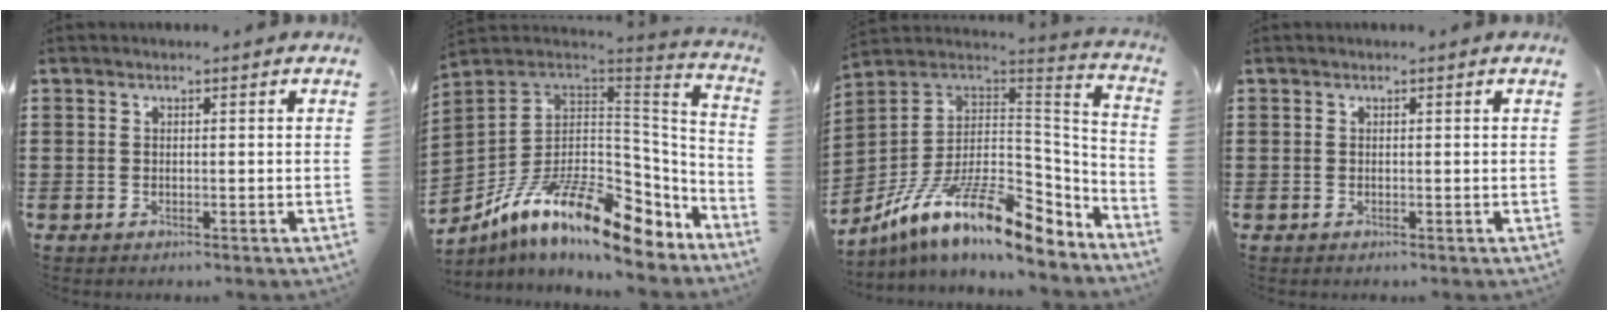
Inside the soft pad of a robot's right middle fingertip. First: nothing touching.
{"total": 15.0, "force": [-8.6, 5.2, 11.2], "torque": [-0.216, 0.016, -0.153]}
{"total": 15.2, "force": [-9.2, 4.4, 11.4], "torque": [-0.229, 0.012, -0.168]}
{"total": 0.0}